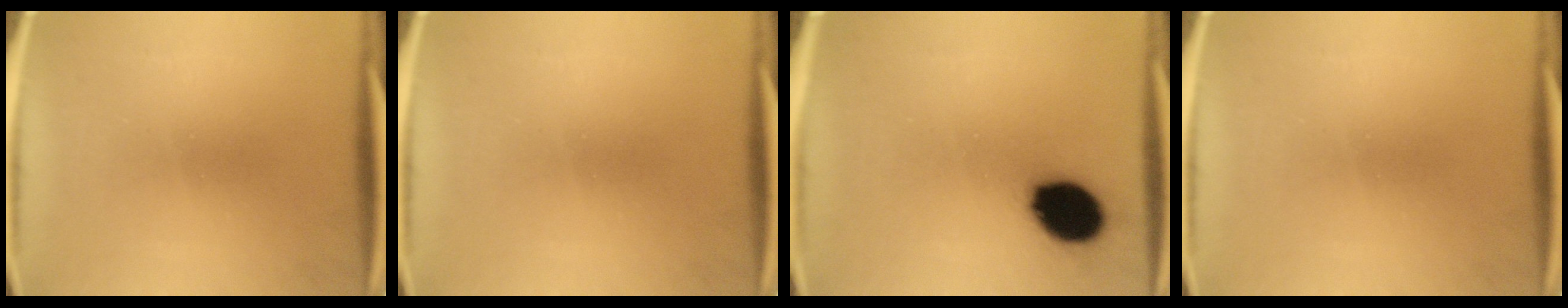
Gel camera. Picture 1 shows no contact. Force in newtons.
{"total": 0.0}
{"total": 12.9}
{"total": 0.0}